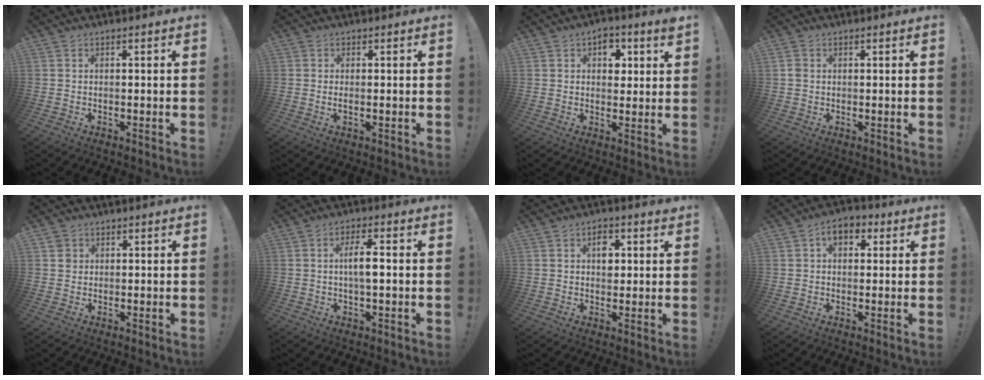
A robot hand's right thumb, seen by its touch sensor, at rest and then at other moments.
{"total": 1.3, "force": [-0.2, 0.1, 1.3], "torque": [-0.022, -0.001, -0.005]}
{"total": 6.0, "force": [2.7, 4.1, 3.5], "torque": [-0.025, -0.018, 0.039]}
{"total": 1.4, "force": [0.3, 1.2, 0.7], "torque": [-0.014, 0.005, 0.006]}
{"total": 2.3, "force": [0.7, 2.1, 0.5], "torque": [-0.005, 0.002, 0.013]}
{"total": 6.1, "force": [-0.2, 1.7, 5.8], "torque": [-0.112, 0.007, -0.008]}
{"total": 5.0, "force": [1.5, 3.6, 3.2], "torque": [-0.022, -0.008, 0.018]}
{"total": 6.1, "force": [1.9, 4.1, 4.1], "torque": [-0.054, 0.001, 0.032]}